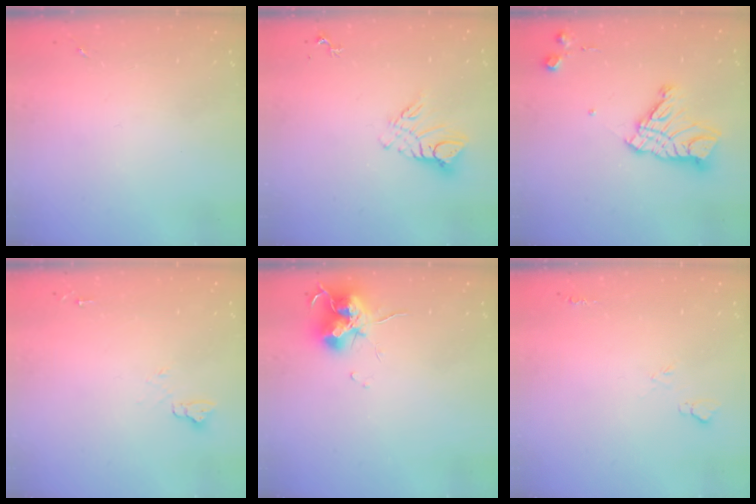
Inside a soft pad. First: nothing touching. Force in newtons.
{"total": 10.2, "press": 10.1, "slide": 0.8}
{"total": 14.5, "press": 14.5, "slide": 1.3}
{"total": 4.8, "press": 4.8, "slide": 0.6}
{"total": 12.6, "press": 12.5, "slide": 1.4}
{"total": 5.0, "press": 5.0, "slide": 0.6}